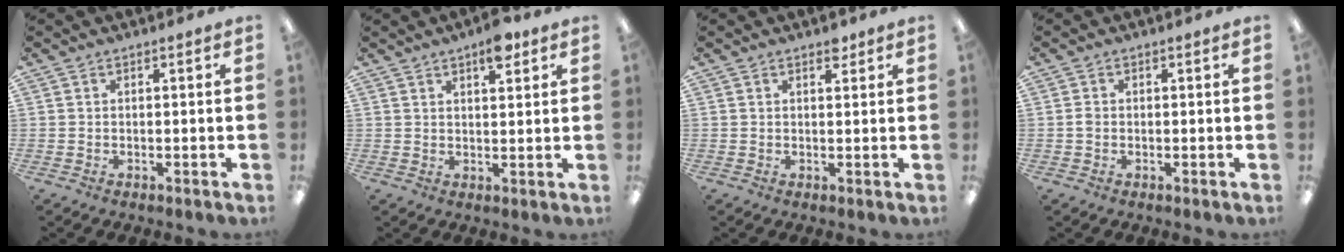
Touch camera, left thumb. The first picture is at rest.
{"total": 5.6, "force": [3.9, 1.9, 3.5], "torque": [-0.043, -0.017, 0.063]}
{"total": 2.1, "force": [1.6, 1.0, 0.9], "torque": [0.004, -0.009, 0.024]}
{"total": 1.1, "force": [-0.1, 0.9, 0.7], "torque": [-0.012, 0.004, -0.003]}